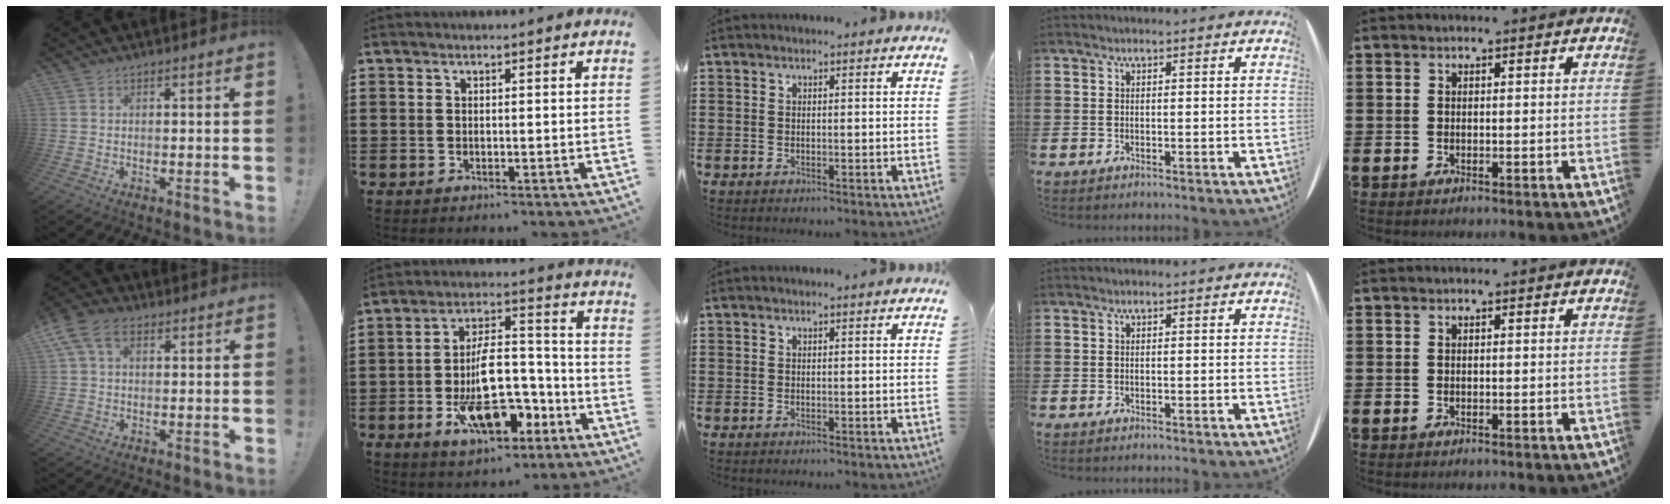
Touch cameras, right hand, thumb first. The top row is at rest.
{"thumb": {"total": 8.2, "force": [3.3, 5.3, 5.4], "torque": [-0.108, 0.006, 0.066]}, "index": {"total": 12.9, "force": [-4.6, 6.1, 10.4], "torque": [-0.169, 0.013, -0.076]}}